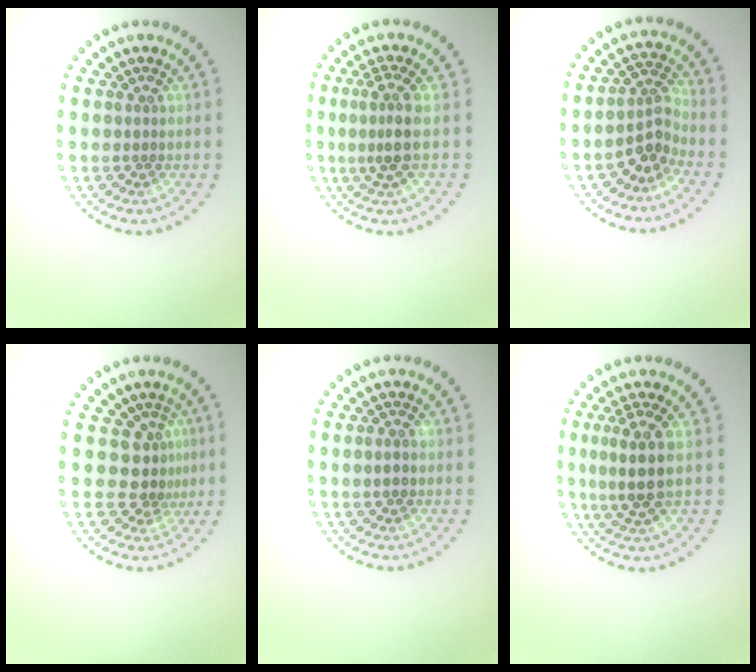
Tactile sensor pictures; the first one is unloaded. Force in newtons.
{"total": 2.7, "press": 1.9, "slide": 1.9}
{"total": 2.6, "press": 2.0, "slide": 1.8}
{"total": 2.9, "press": 2.0, "slide": 2.1}
{"total": 0.7, "press": 0.6, "slide": 0.2}
{"total": 3.0, "press": 2.3, "slide": 1.8}